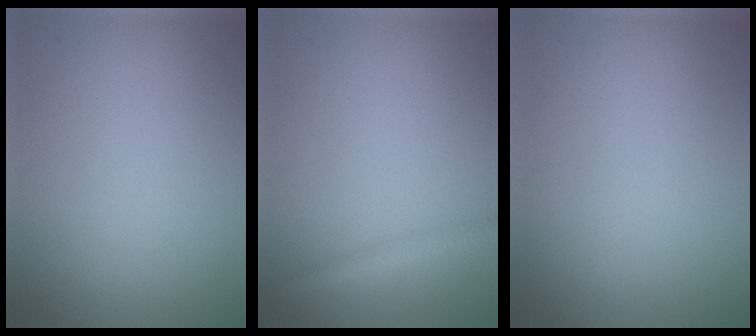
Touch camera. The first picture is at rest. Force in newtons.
{"total": 2.2, "press": 2.2, "slide": 0.1}
{"total": 0.0}